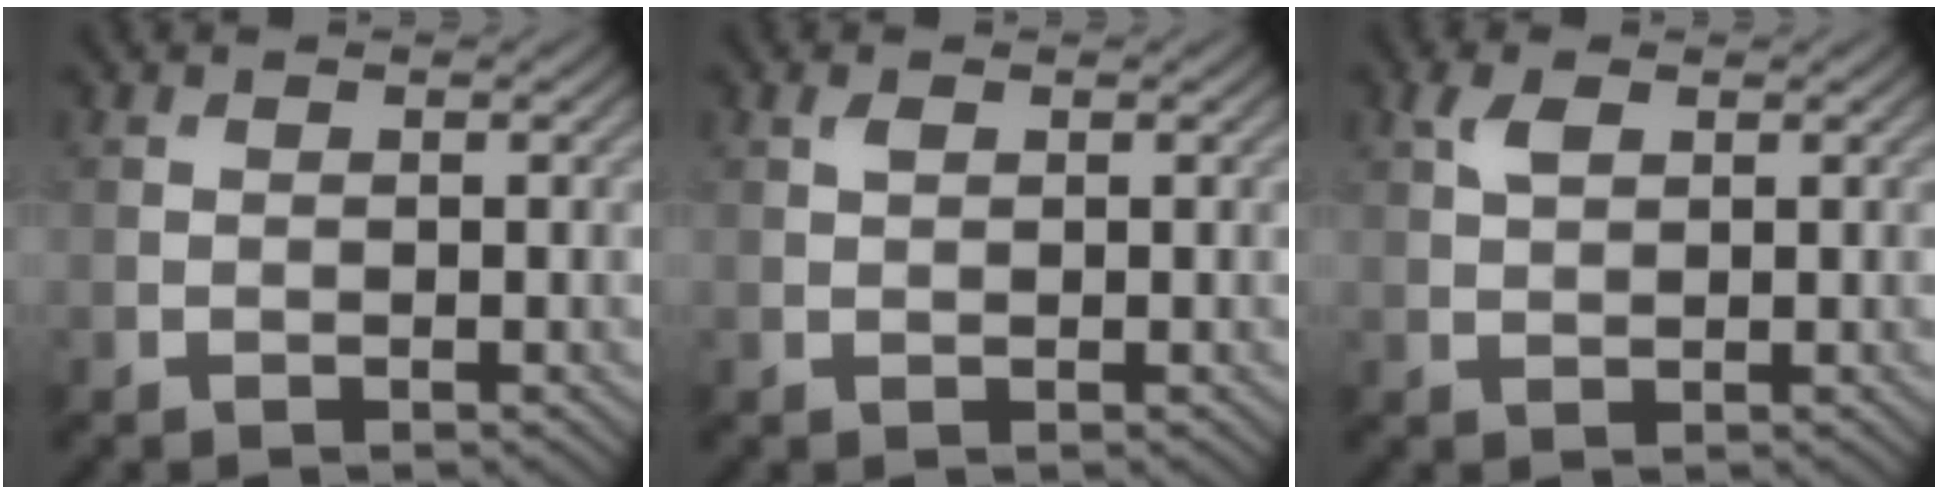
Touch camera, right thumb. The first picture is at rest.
{"total": 0.9, "force": [0.4, 0.4, 0.6], "torque": [-0.016, 0.001, 0.009]}
{"total": 2.3, "force": [1.1, 1.2, 1.7], "torque": [-0.041, 0.005, 0.023]}